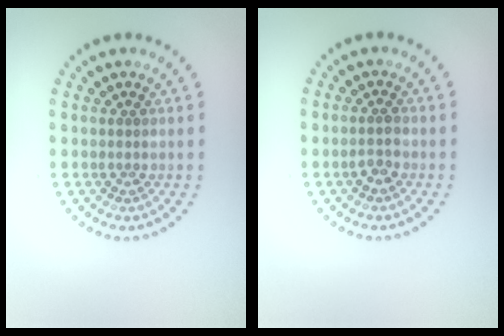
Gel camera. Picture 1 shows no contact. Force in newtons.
{"total": 1.3, "press": 1.3, "slide": 0.2}